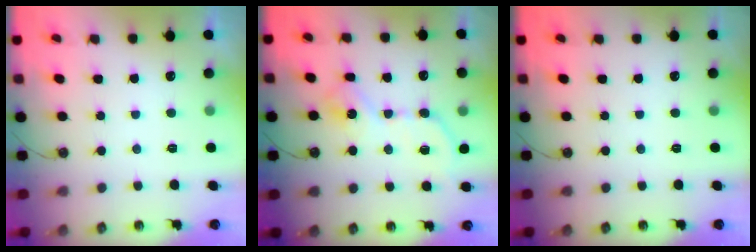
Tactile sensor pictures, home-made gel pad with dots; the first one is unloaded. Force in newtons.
{"total": 11.7, "press": 11.7, "slide": 0.4}
{"total": 0.0}